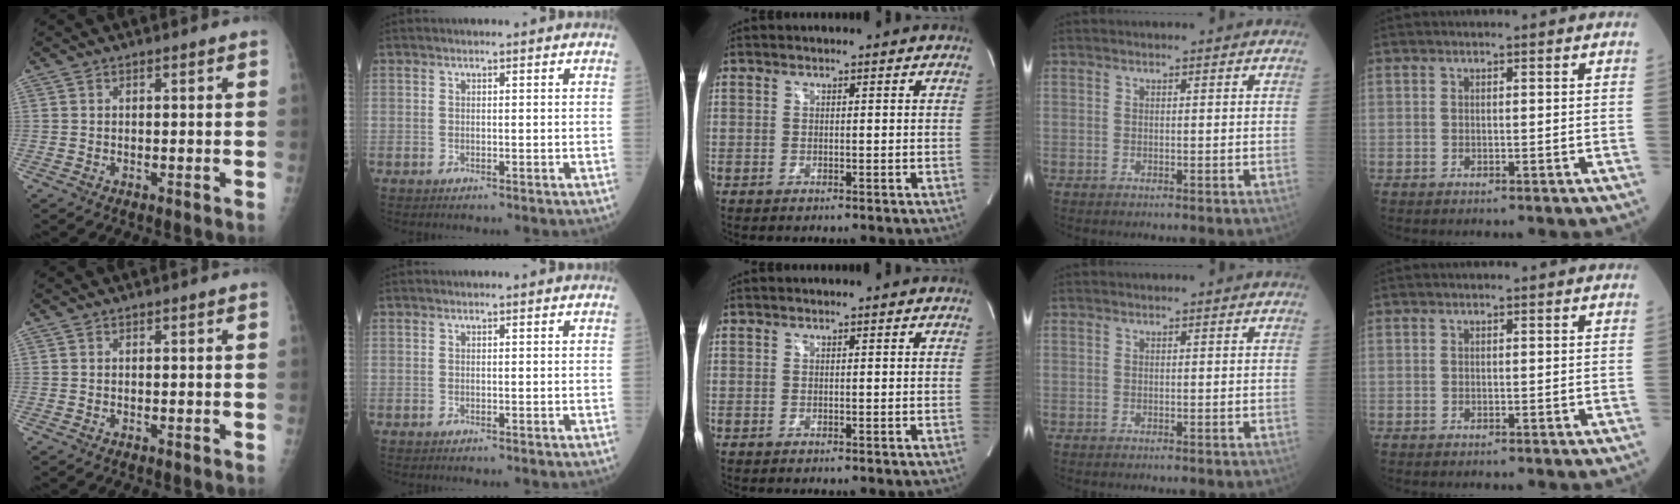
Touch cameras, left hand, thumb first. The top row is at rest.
{}